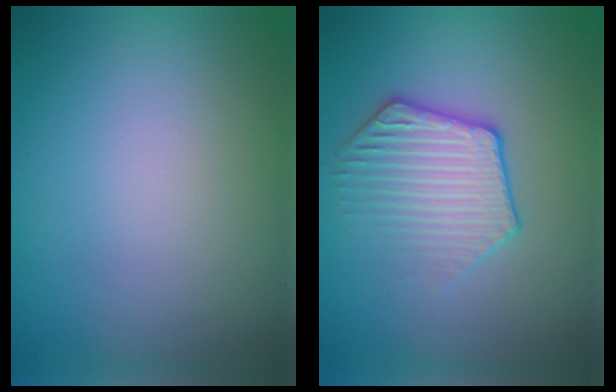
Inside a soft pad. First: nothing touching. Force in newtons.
{"total": 3.4, "press": 3.1, "slide": 1.4}